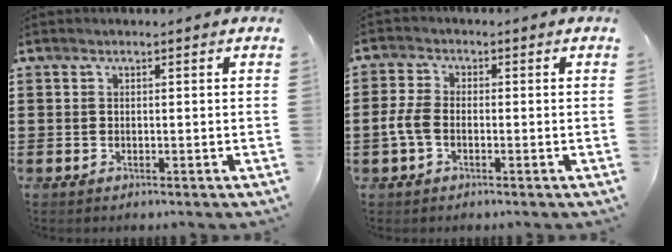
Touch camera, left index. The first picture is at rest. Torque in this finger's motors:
{"motor_torque": [0.21, 0.28, 0.16, 0.06]}